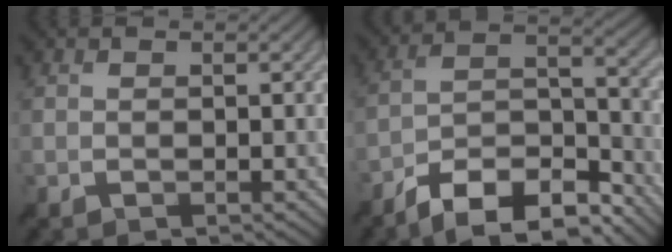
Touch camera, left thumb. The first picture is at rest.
{"total": 12.3, "force": [-9.7, 3.7, 6.6], "torque": [-0.114, 0.006, -0.186]}